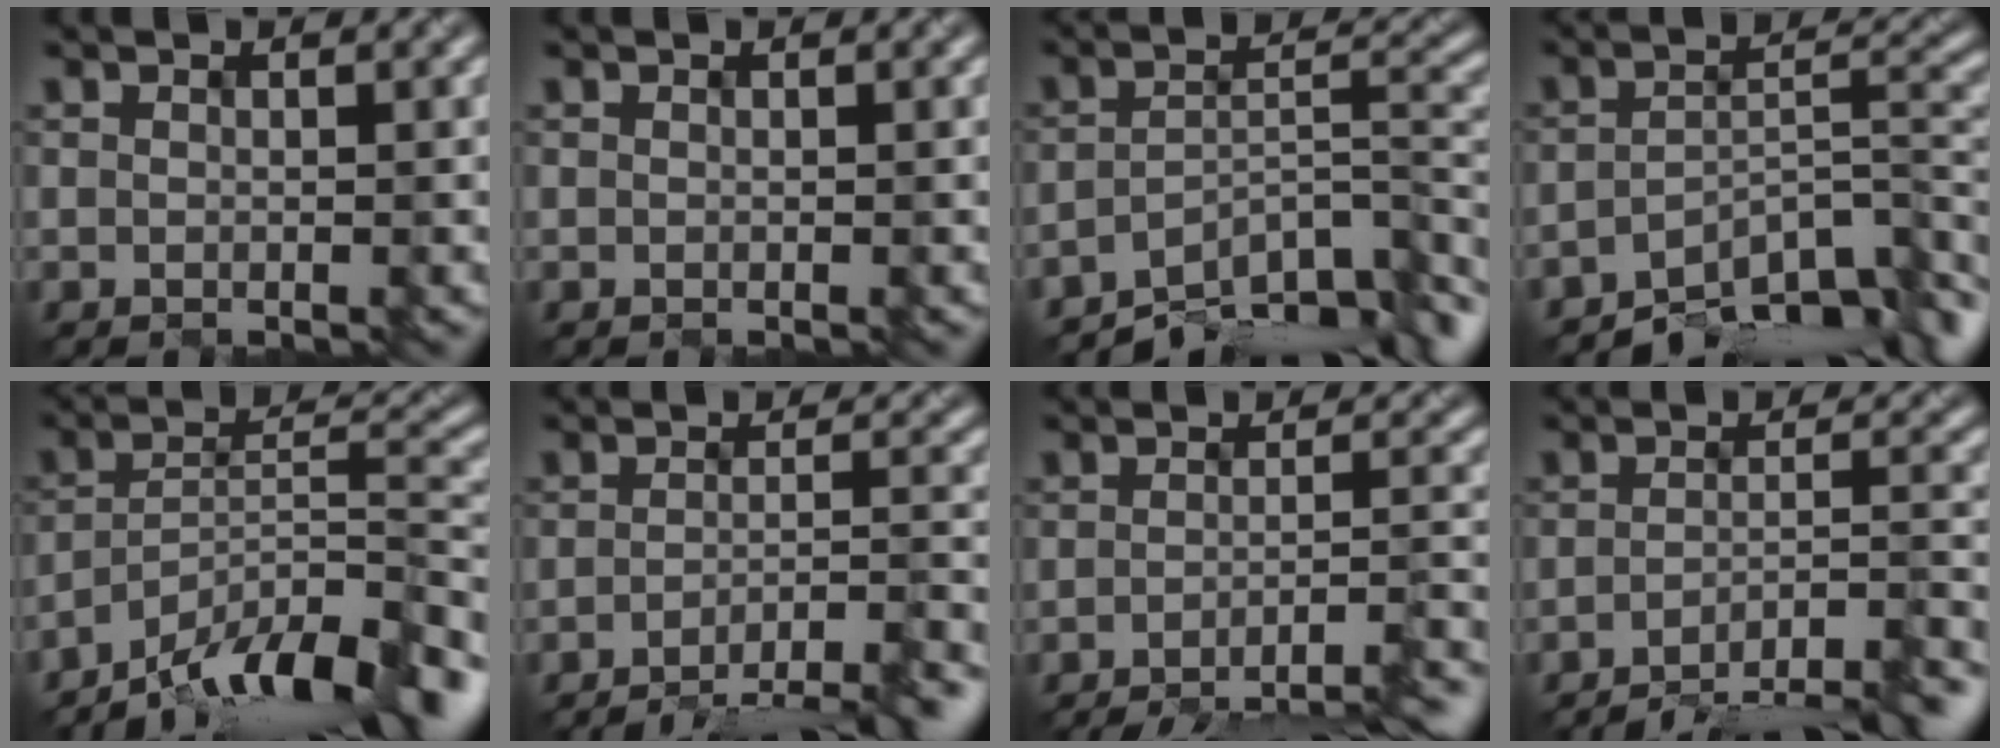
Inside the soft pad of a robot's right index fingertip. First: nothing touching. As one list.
[{"total": 0.0}, {"total": 9.6, "force": [-7.5, 3.1, 5.2], "torque": [-0.068, -0.005, -0.120]}, {"total": 9.2, "force": [-7.0, 3.1, 5.1], "torque": [-0.061, -0.004, -0.110]}, {"total": 11.9, "force": [-9.4, 2.4, 6.9], "torque": [-0.107, 0.015, -0.161]}, {"total": 7.2, "force": [-5.7, 1.1, 4.4], "torque": [-0.054, 0.007, -0.077]}, {"total": 9.4, "force": [-7.7, 1.5, 5.2], "torque": [-0.064, 0.006, -0.089]}, {"total": 8.0, "force": [-6.6, 1.4, 4.3], "torque": [-0.050, 0.007, -0.091]}]